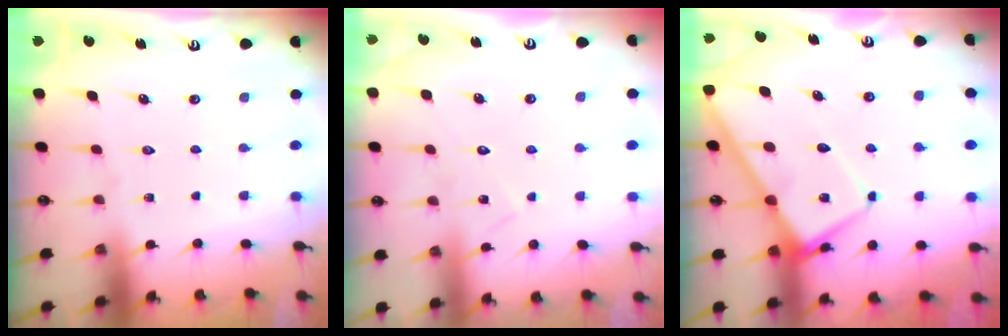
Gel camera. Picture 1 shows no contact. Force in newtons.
{"total": 8.0, "press": 8.0, "slide": 0.4}
{"total": 9.0, "press": 9.0, "slide": 1.1}